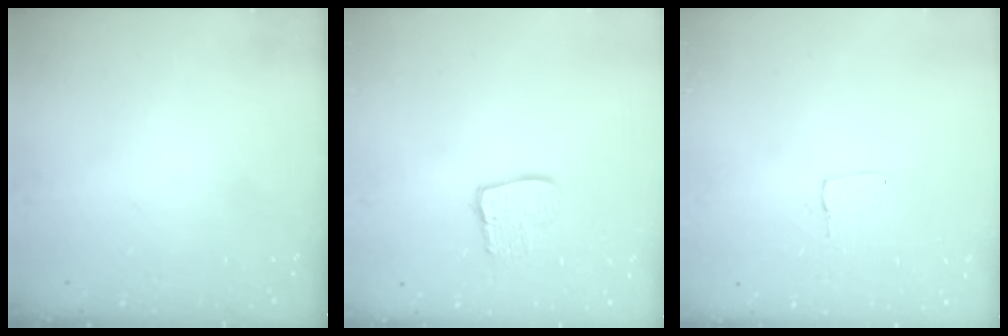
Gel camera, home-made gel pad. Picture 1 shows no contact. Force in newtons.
{"total": 9.9, "press": 9.9, "slide": 0.8}
{"total": 3.5, "press": 3.5, "slide": 0.1}